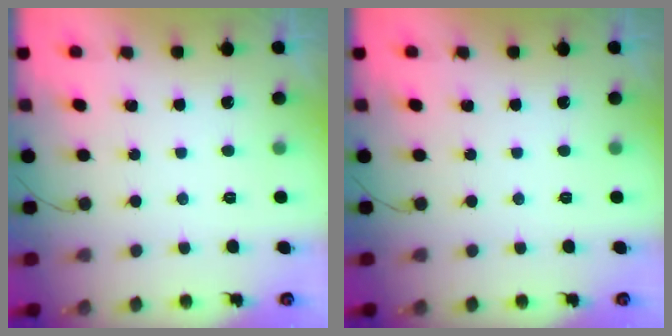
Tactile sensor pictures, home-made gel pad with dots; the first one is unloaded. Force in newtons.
{"total": 0.0}